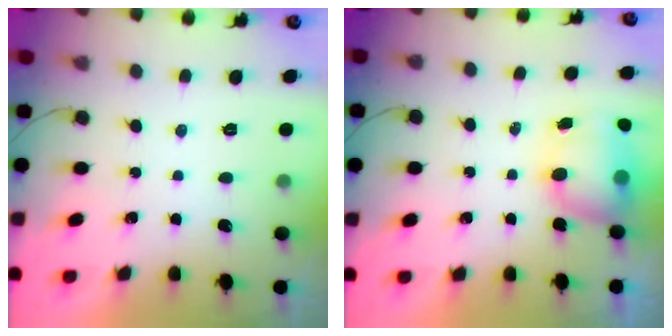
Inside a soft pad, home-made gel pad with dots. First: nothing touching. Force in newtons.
{"total": 11.3, "press": 8.7, "slide": 7.1}